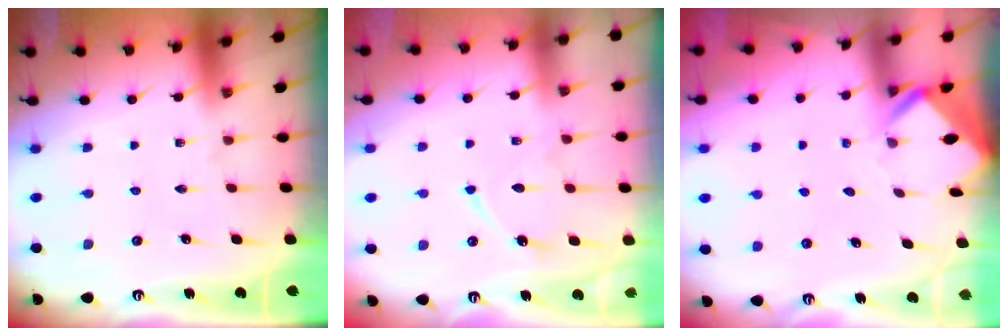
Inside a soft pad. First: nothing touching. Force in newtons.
{"total": 8.9, "press": 8.9, "slide": 0.8}
{"total": 3.0, "press": 3.0, "slide": 0.2}